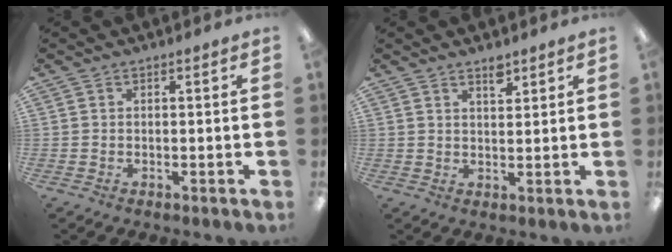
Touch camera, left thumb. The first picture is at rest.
{"total": 3.2, "force": [2.6, 1.2, 1.6], "torque": [-0.011, -0.015, 0.042]}